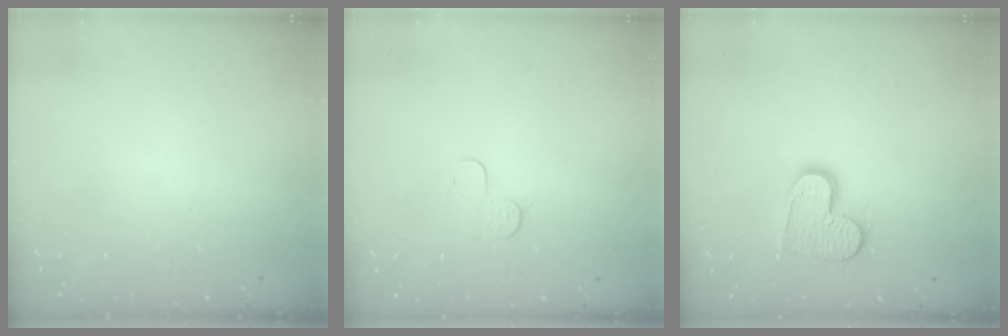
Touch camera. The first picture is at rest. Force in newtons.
{"total": 3.1, "press": 3.1, "slide": 0.3}
{"total": 12.0, "press": 11.9, "slide": 0.8}